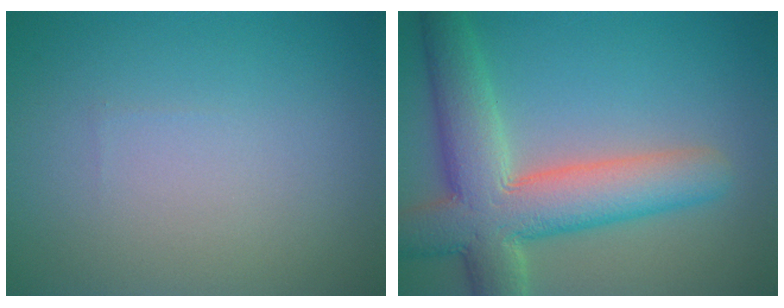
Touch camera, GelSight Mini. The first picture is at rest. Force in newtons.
{"total": 9.1, "press": 9.1, "slide": 0.8}